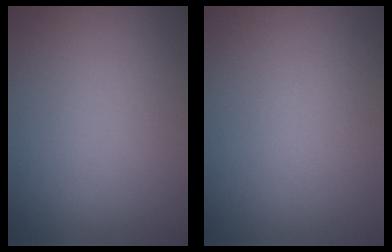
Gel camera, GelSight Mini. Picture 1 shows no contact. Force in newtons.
{"total": 0.0}